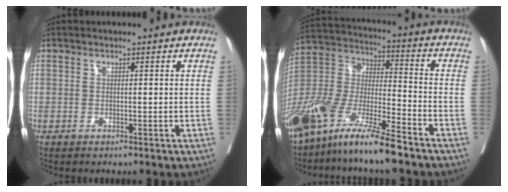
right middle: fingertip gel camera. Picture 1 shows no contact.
{"total": 16.0, "force": [-11.9, 1.6, 10.6], "torque": [-0.226, -0.020, -0.226]}